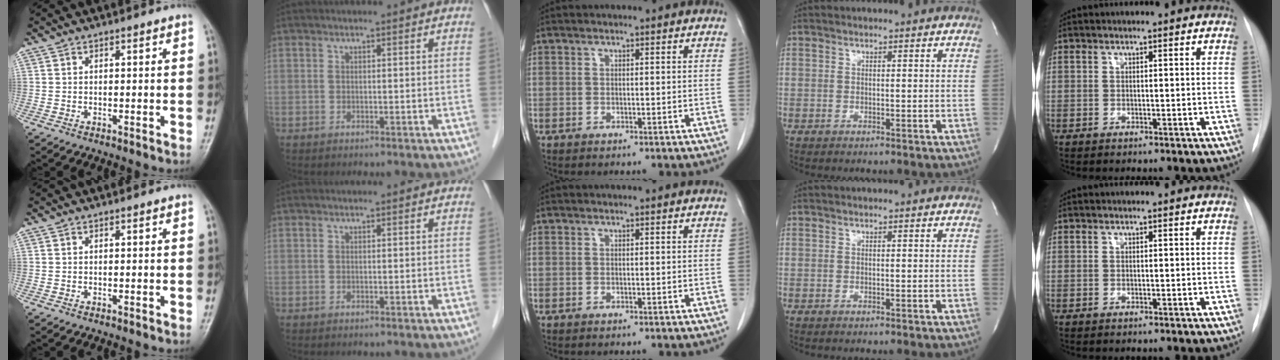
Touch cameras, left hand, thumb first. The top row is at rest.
{}